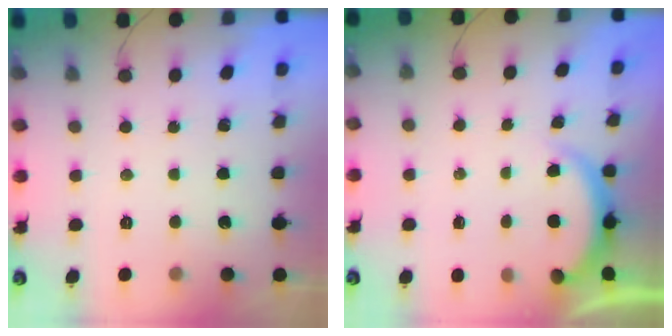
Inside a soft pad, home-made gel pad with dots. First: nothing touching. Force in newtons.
{"total": 2.5, "press": 2.4, "slide": 0.6}